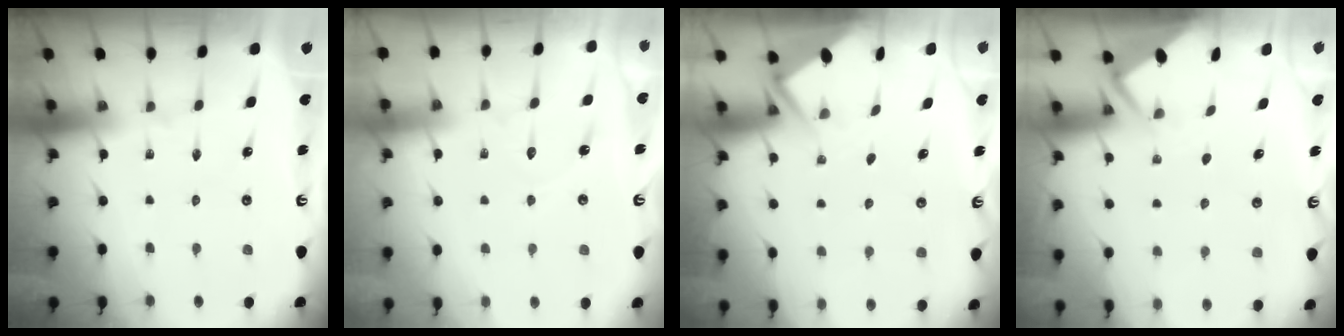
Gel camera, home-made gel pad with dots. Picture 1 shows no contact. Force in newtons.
{"total": 4.1, "press": 4.1, "slide": 0.5}
{"total": 2.8, "press": 2.8, "slide": 0.4}
{"total": 2.6, "press": 2.6, "slide": 0.4}